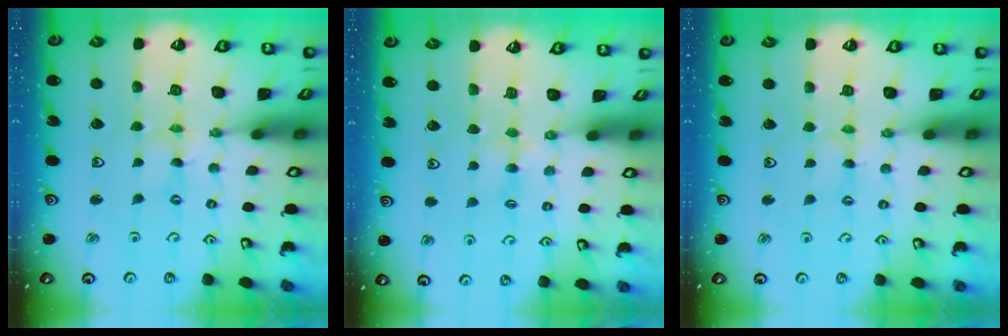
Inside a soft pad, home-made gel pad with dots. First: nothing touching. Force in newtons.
{"total": 4.0, "press": 4.0, "slide": 0.5}
{"total": 1.4, "press": 1.4, "slide": 0.3}